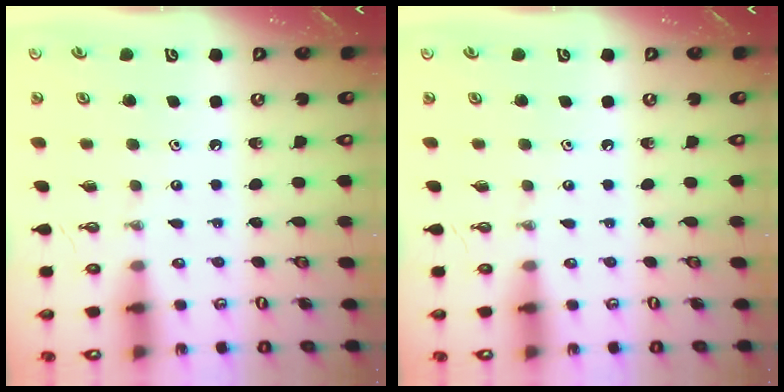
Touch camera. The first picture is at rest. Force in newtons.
{"total": 0.0}